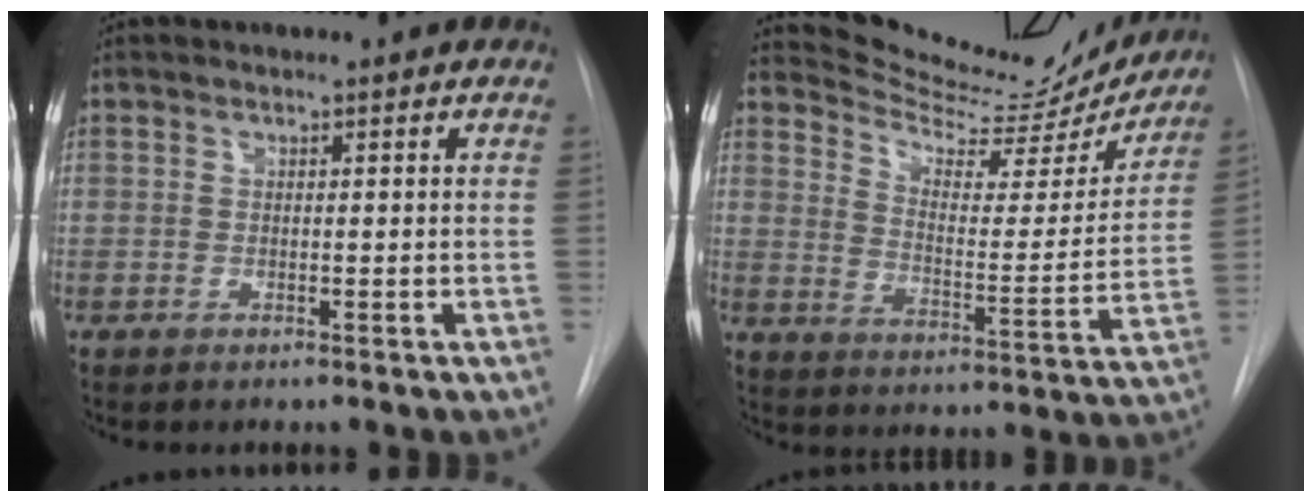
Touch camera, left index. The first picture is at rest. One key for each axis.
{"total": 18.3, "fx": 17.5, "fy": 3.6, "fz": 3.6, "tx": -0.052, "ty": -0.051, "tz": 0.231}